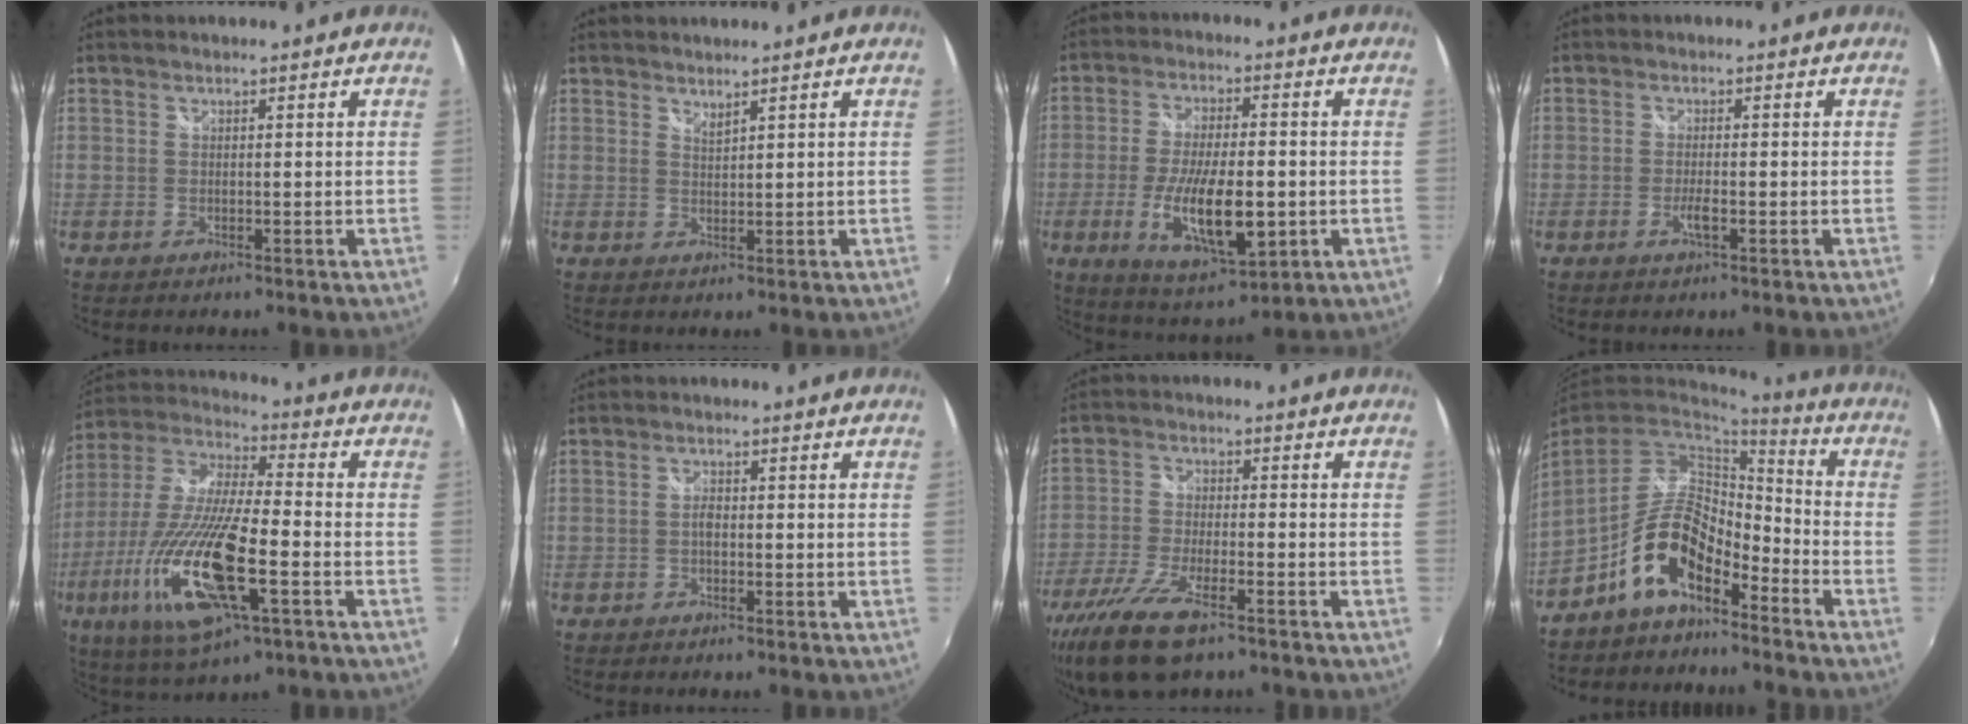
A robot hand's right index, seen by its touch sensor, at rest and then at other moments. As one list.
[{"total": 1.4, "force": [1.3, 0.1, 0.4], "torque": [-0.006, -0.001, 0.023]}, {"total": 14.5, "force": [-3.4, 5.0, 13.2], "torque": [-0.252, -0.024, -0.051]}, {"total": 2.4, "force": [-0.9, 0.4, 2.2], "torque": [-0.044, -0.004, -0.018]}, {"total": 22.4, "force": [-7.8, 5.9, 20.2], "torque": [-0.409, -0.044, -0.148]}, {"total": 1.3, "force": [-0.3, 0.7, 1.1], "torque": [-0.022, 0.003, -0.008]}, {"total": 12.6, "force": [-8.4, 3.9, 8.6], "torque": [-0.196, -0.034, -0.165]}, {"total": 11.1, "force": [-7.0, 4.6, 7.2], "torque": [-0.150, 0.010, -0.133]}]